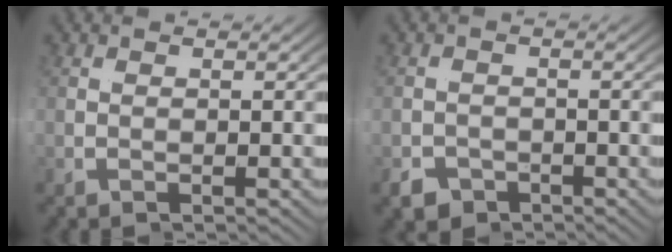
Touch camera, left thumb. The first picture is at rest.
{"total": 2.2, "force": [-1.4, 1.7, 0.1], "torque": [-0.017, -0.018, -0.021]}